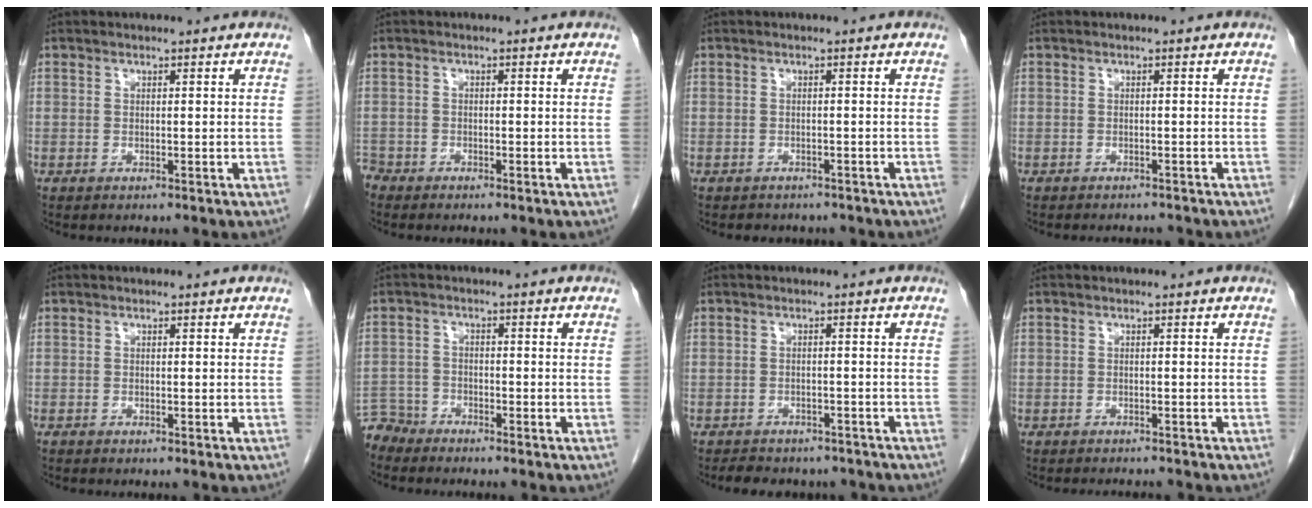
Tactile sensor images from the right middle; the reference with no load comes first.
{"total": 1.9, "force": [-1.8, 0.7, 0.0], "torque": [-0.001, -0.002, -0.033]}
{"total": 4.0, "force": [-3.5, 1.8, 0.8], "torque": [-0.019, 0.000, -0.039]}
{"total": 3.1, "force": [-3.0, 0.6, 0.6], "torque": [-0.006, -0.006, -0.038]}
{"total": 0.0}
{"total": 4.4, "force": [-4.2, 1.0, -0.6], "torque": [0.017, -0.007, -0.082]}
{"total": 8.4, "force": [-7.3, 3.3, 2.2], "torque": [-0.039, 0.002, -0.086]}
{"total": 3.4, "force": [-3.2, 0.4, 0.8], "torque": [-0.007, -0.008, -0.043]}